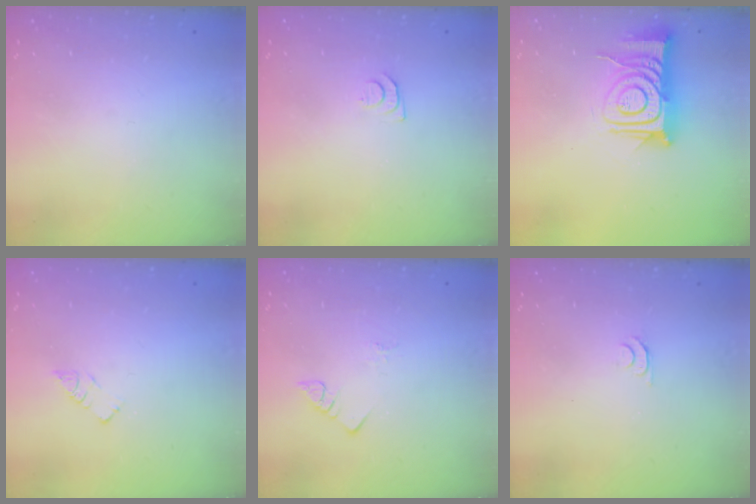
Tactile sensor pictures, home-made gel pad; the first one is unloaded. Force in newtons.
{"total": 4.0, "press": 4.0, "slide": 0.6}
{"total": 14.8, "press": 14.7, "slide": 1.0}
{"total": 3.7, "press": 3.7, "slide": 0.2}
{"total": 2.8, "press": 2.8, "slide": 0.4}
{"total": 4.6, "press": 4.5, "slide": 0.7}